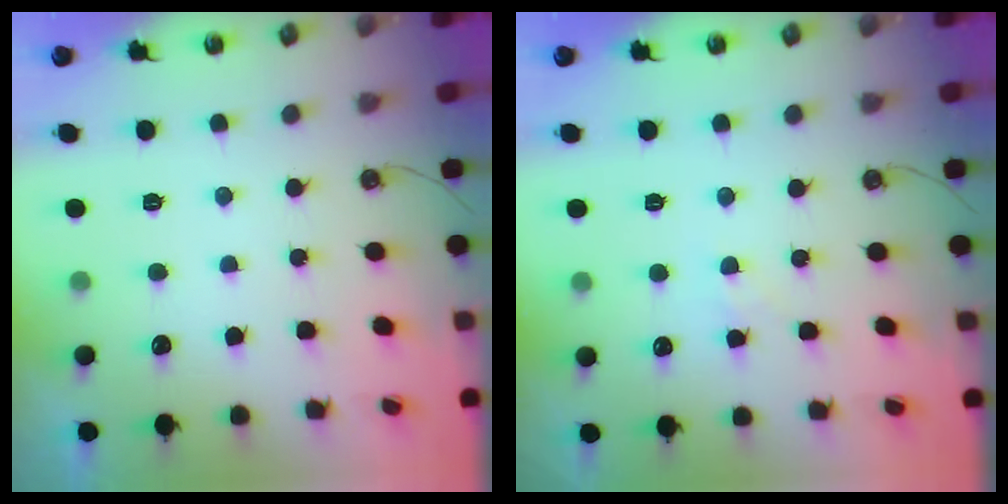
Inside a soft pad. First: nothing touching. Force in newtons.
{"total": 3.9, "press": 3.8, "slide": 0.6}